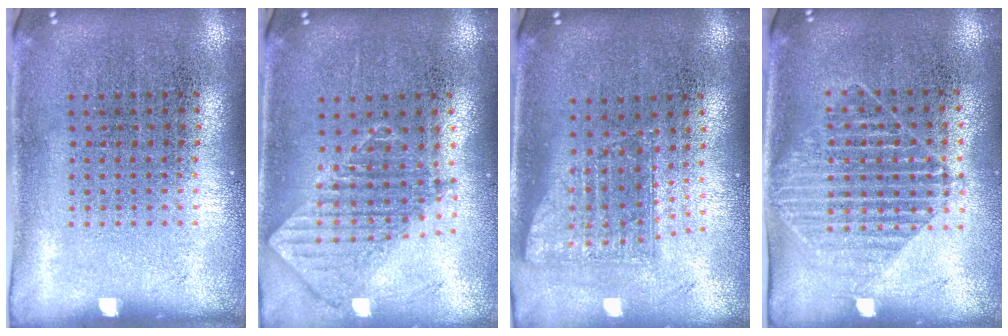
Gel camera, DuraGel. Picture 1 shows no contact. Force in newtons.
{"total": 1.0, "press": 0.9, "slide": 0.3}
{"total": 1.7, "press": 1.2, "slide": 1.1}
{"total": 1.5, "press": 1.3, "slide": 0.8}